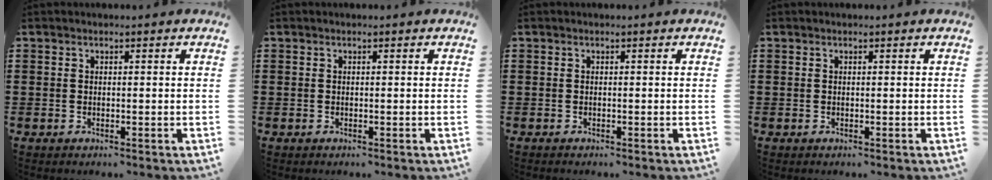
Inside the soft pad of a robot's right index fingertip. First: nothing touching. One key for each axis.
{"total": 0.0}
{"total": 0.0}
{"total": 0.0}